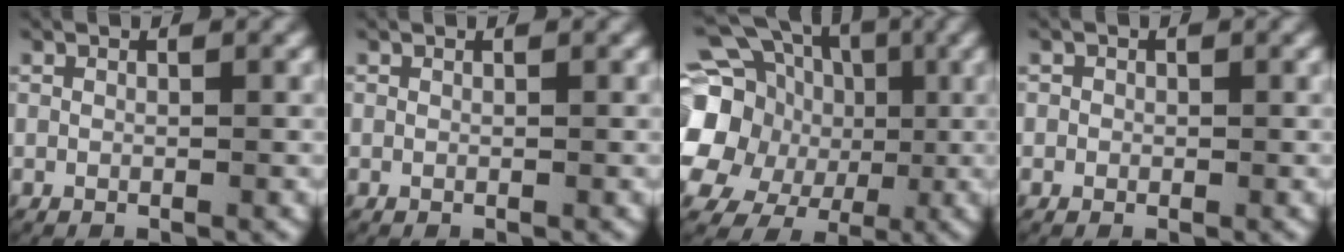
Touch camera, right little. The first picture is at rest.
{"total": 0.0}
{"total": 13.1, "force": [2.5, 10.9, 6.8], "torque": [-0.155, -0.011, 0.031]}
{"total": 0.9, "force": [-0.2, 0.9, 0.1], "torque": [0.003, 0.004, -0.009]}